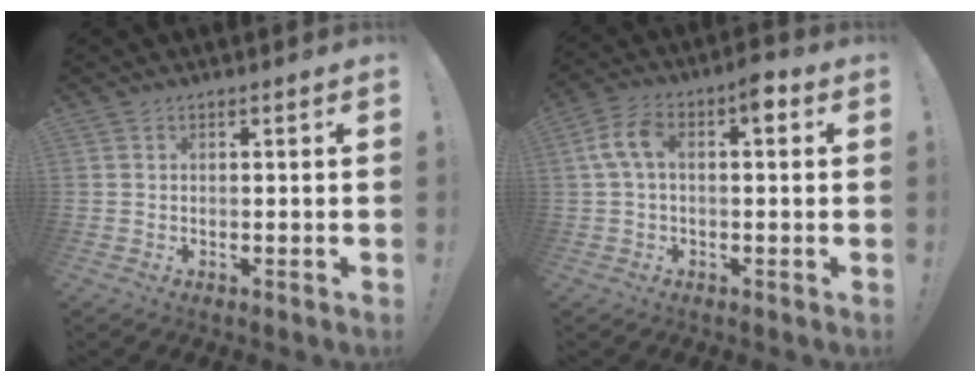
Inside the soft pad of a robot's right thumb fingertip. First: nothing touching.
{"total": 8.5, "force": [2.1, 4.2, 7.1], "torque": [-0.133, 0.012, 0.039]}